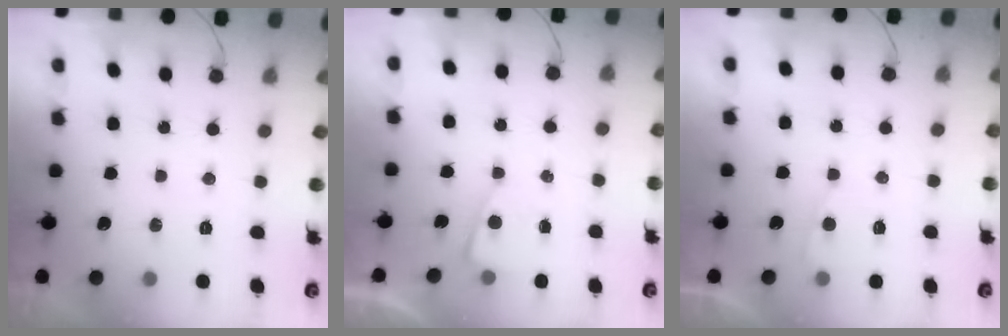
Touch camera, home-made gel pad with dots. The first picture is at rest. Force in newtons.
{"total": 2.5, "press": 2.4, "slide": 0.4}
{"total": 2.3, "press": 2.3, "slide": 0.3}